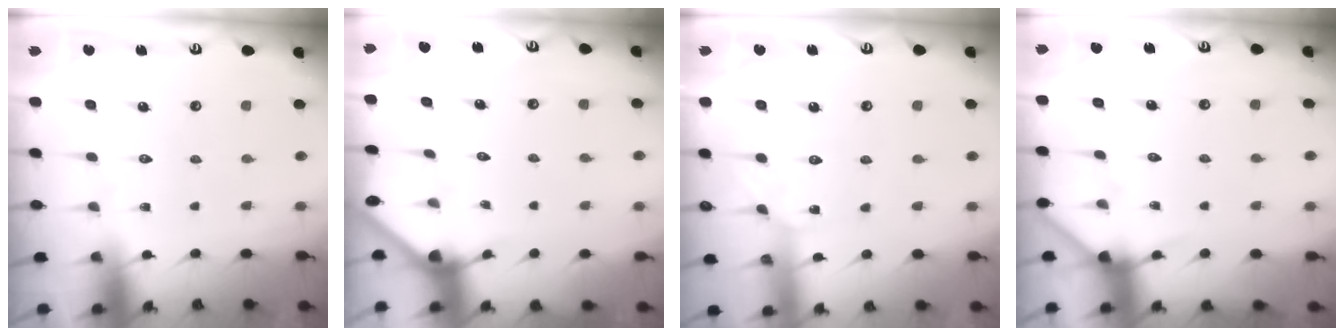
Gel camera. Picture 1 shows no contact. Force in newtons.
{"total": 2.2, "press": 2.2, "slide": 0.1}
{"total": 3.2, "press": 3.2, "slide": 0.2}
{"total": 5.4, "press": 5.4, "slide": 0.5}